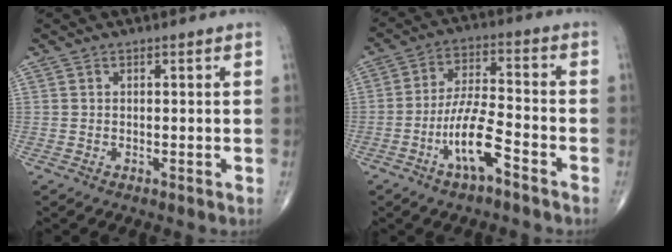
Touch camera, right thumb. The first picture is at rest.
{"total": 10.1, "force": [-5.1, 2.7, 8.3], "torque": [-0.164, 0.034, -0.094]}